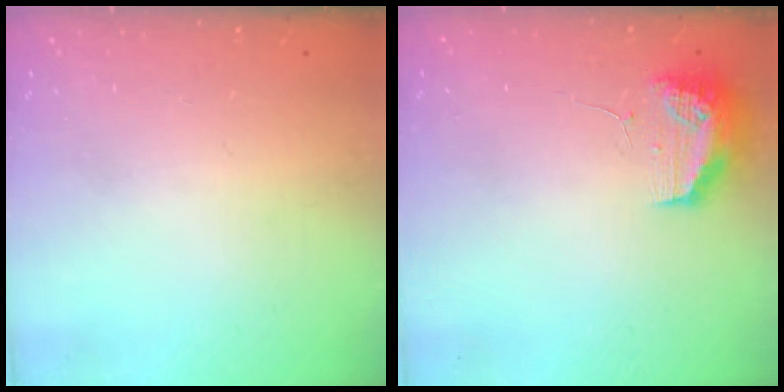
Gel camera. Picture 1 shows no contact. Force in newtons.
{"total": 9.7, "press": 9.6, "slide": 1.5}